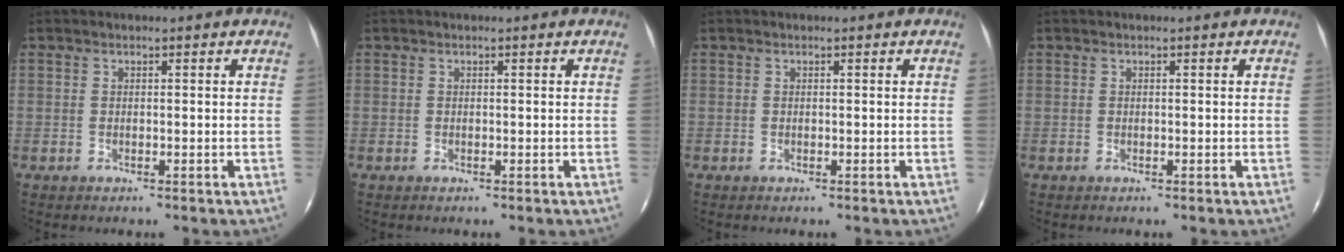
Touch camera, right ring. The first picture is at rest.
{"total": 0.0}
{"total": 0.0}
{"total": 0.0}